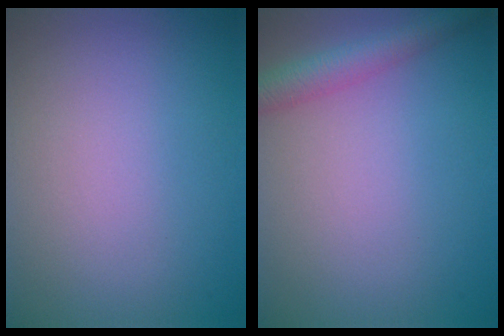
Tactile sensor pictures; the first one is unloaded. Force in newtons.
{"total": 3.0, "press": 3.0, "slide": 0.1}